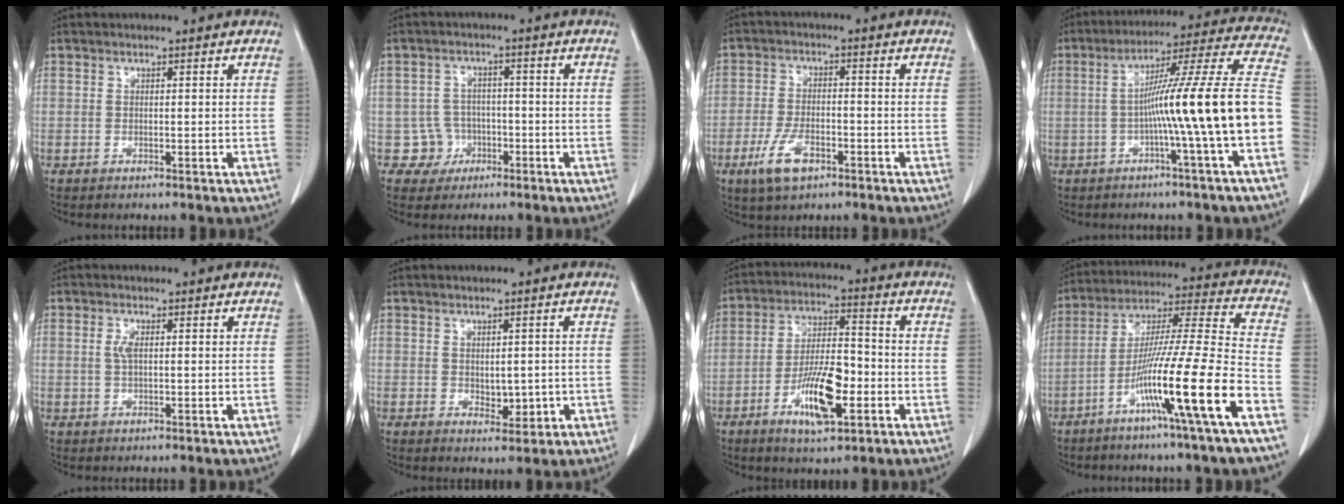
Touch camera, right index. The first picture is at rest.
{"total": 4.3, "force": [-1.6, 3.9, -0.4], "torque": [0.017, 0.017, -0.024]}
{"total": 6.7, "force": [-3.6, 2.7, 5.0], "torque": [-0.107, -0.007, -0.065]}
{"total": 15.6, "force": [-3.0, -1.8, 15.2], "torque": [-0.232, 0.019, -0.056]}
{"total": 1.7, "force": [0.4, 0.6, 1.6], "torque": [-0.037, 0.000, 0.008]}
{"total": 3.2, "force": [-0.4, 1.9, 2.5], "torque": [-0.031, -0.003, 0.004]}
{"total": 11.2, "force": [-4.2, 3.2, 9.9], "torque": [-0.187, -0.001, -0.072]}
{"total": 17.6, "force": [-8.4, -1.6, 15.5], "torque": [-0.282, -0.019, -0.149]}